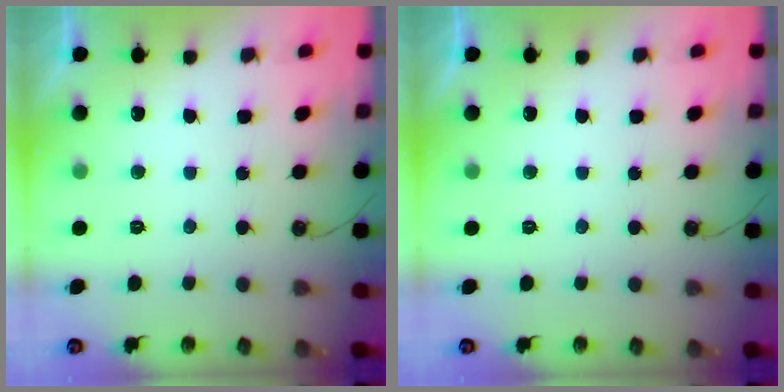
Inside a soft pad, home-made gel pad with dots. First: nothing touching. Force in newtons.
{"total": 0.0}